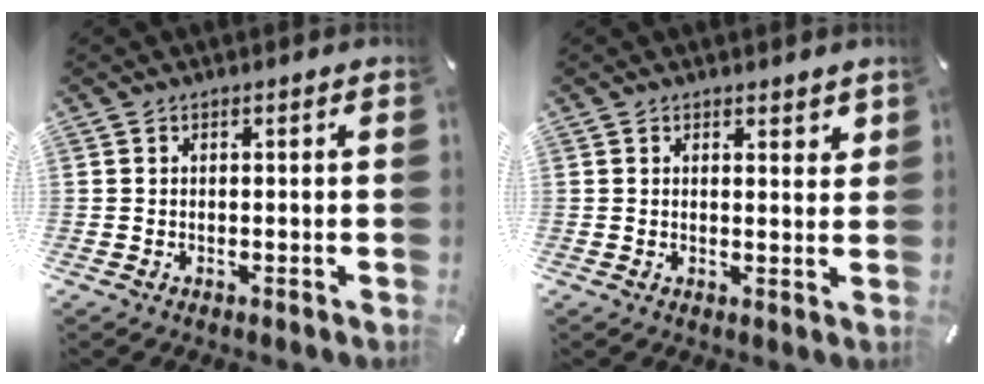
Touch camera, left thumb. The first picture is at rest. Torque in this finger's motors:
{"motor_torque": [0.04, -0.28, 0.08, 0.15, -0.01]}